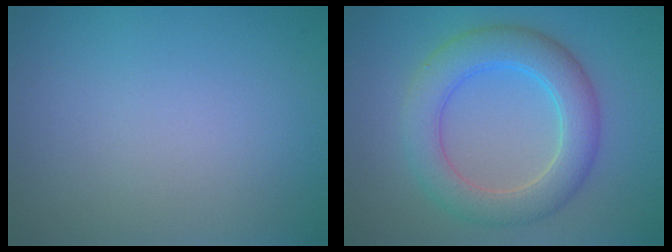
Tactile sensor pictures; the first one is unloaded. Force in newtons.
{"total": 5.7, "press": 5.7, "slide": 0.4}